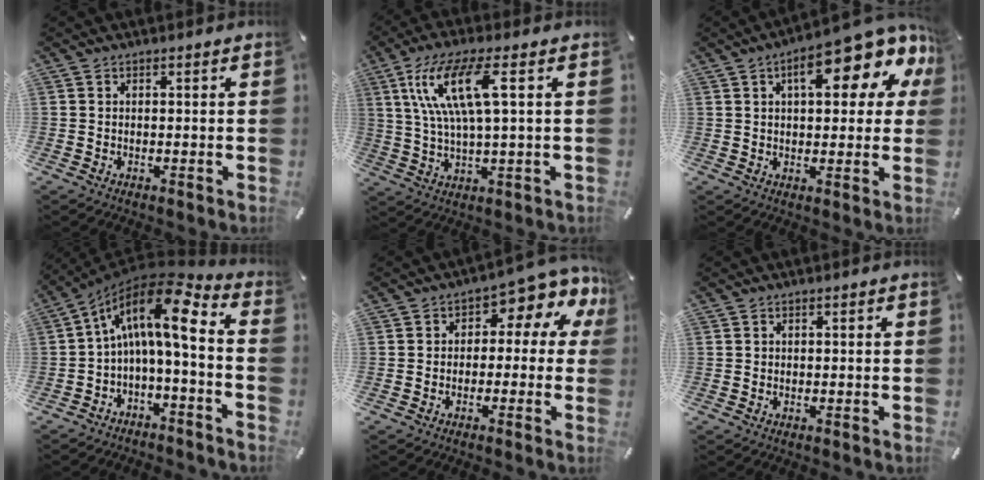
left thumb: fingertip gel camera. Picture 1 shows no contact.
{"total": 13.3, "force": [4.3, 3.2, 12.2], "torque": [-0.253, 0.001, 0.070]}
{"total": 15.9, "force": [8.0, 6.0, 12.4], "torque": [-0.168, -0.039, 0.125]}
{"total": 13.2, "force": [2.0, 4.6, 12.2], "torque": [-0.203, -0.012, 0.027]}
{"total": 7.8, "force": [2.5, 4.1, 6.1], "torque": [-0.078, -0.024, 0.039]}
{"total": 0.0}